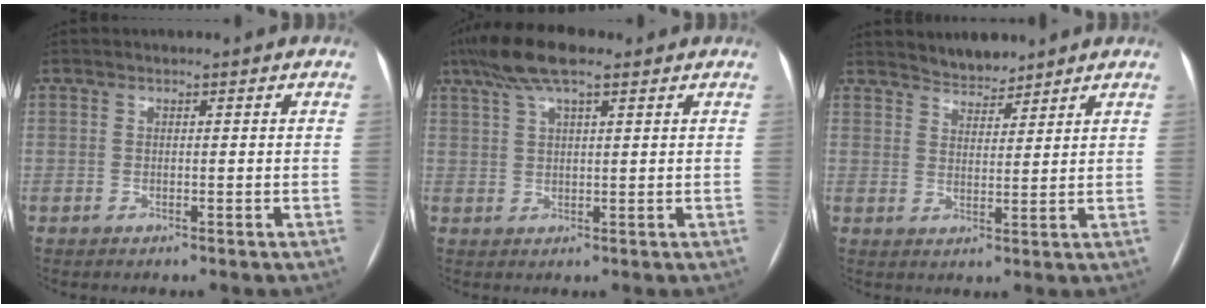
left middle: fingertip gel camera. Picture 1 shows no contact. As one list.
[{"total": 8.1, "force": [5.5, 1.8, 5.7], "torque": [-0.114, 0.033, 0.096]}, {"total": 4.1, "force": [3.9, 1.0, 0.6], "torque": [-0.013, 0.008, 0.069]}]